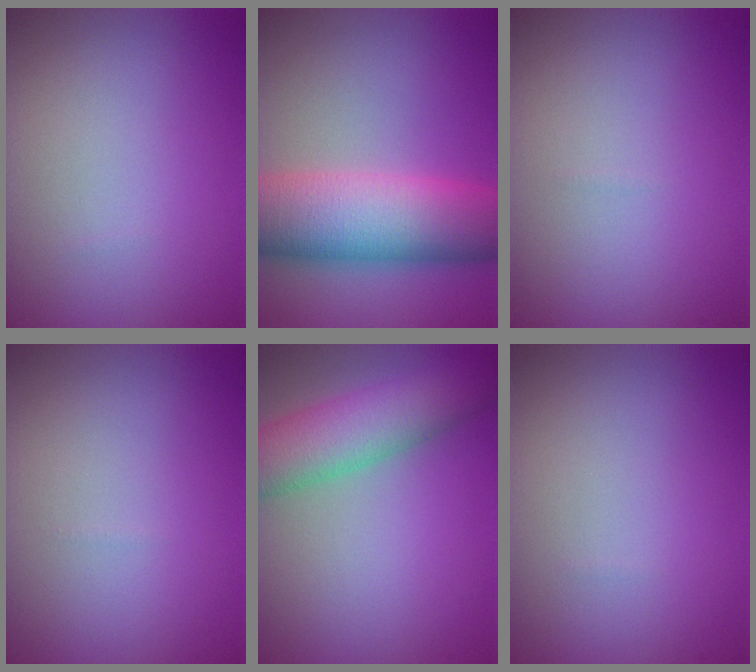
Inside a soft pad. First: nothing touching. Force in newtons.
{"total": 10.2, "press": 10.2, "slide": 0.3}
{"total": 0.0}
{"total": 0.0}
{"total": 6.4, "press": 6.4, "slide": 0.4}
{"total": 0.0}